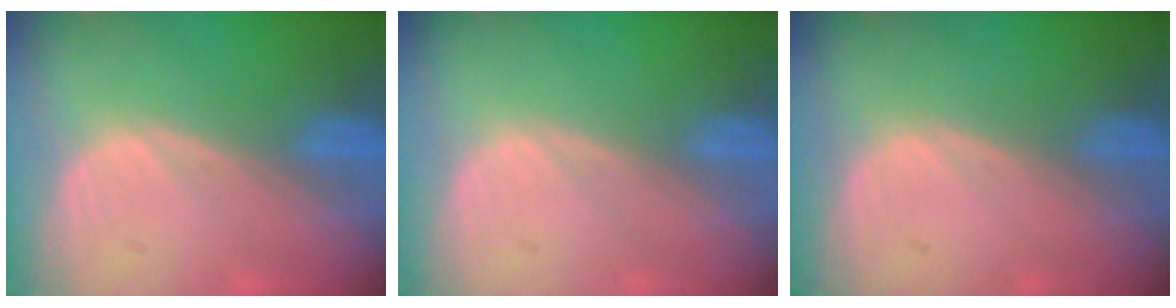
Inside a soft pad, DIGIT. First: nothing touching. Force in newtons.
{"total": 0.0}
{"total": 0.0}